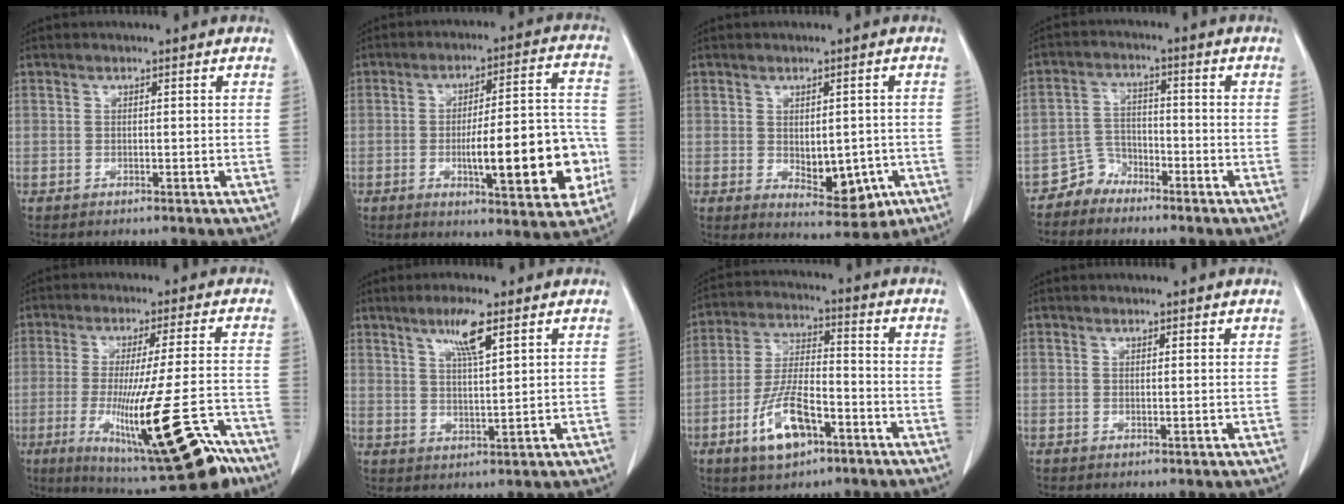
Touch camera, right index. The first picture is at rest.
{"total": 16.6, "force": [-4.1, 3.6, 15.7], "torque": [-0.215, 0.017, -0.052]}
{"total": 7.3, "force": [-1.6, 4.0, 5.9], "torque": [-0.073, -0.003, -0.005]}
{"total": 3.9, "force": [-3.2, 2.3, -0.4], "torque": [0.016, 0.010, -0.063]}
{"total": 19.8, "force": [-9.8, 2.1, 17.1], "torque": [-0.244, -0.031, -0.144]}
{"total": 6.2, "force": [3.5, 0.4, 5.1], "torque": [-0.095, -0.003, 0.063]}
{"total": 10.8, "force": [-5.1, 4.1, 8.6], "torque": [-0.179, -0.001, -0.090]}
{"total": 1.0, "force": [0.9, 0.1, 0.5], "torque": [-0.008, -0.005, 0.013]}